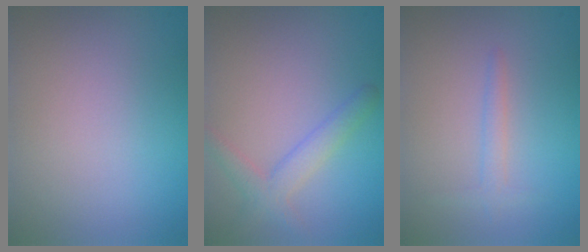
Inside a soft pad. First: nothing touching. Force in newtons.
{"total": 2.7, "press": 2.7, "slide": 0.2}
{"total": 1.3, "press": 1.3, "slide": 0.1}